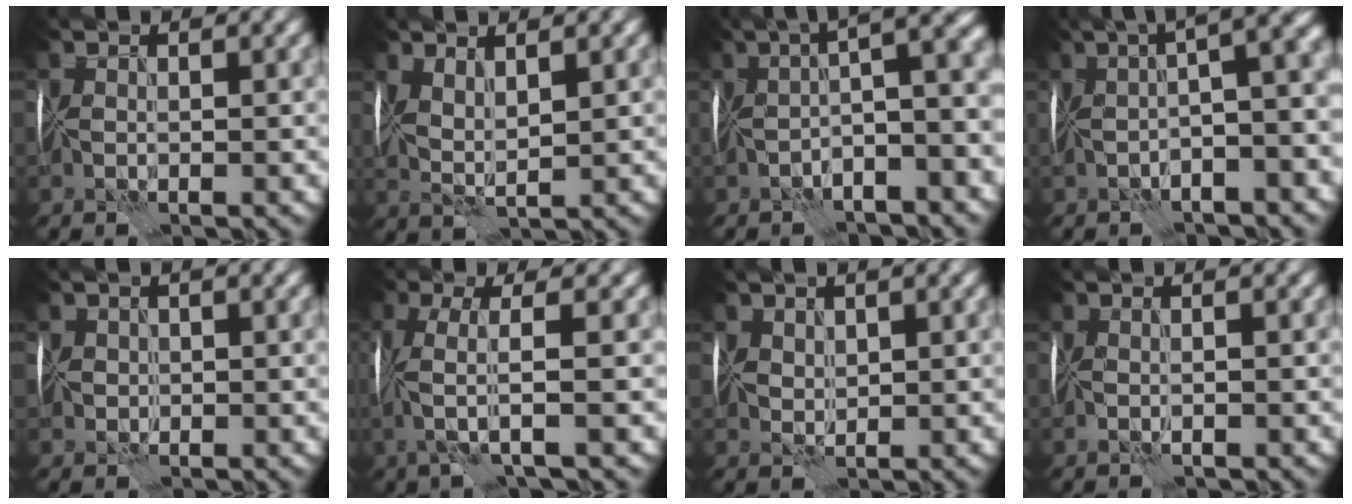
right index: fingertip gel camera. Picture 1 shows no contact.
{"total": 2.8, "force": [1.5, 1.0, 2.1], "torque": [-0.048, 0.004, 0.029]}
{"total": 7.8, "force": [0.0, 2.2, 7.5], "torque": [-0.085, 0.032, -0.013]}
{"total": 8.5, "force": [0.7, 2.6, 8.1], "torque": [-0.085, 0.034, 0.004]}
{"total": 1.3, "force": [0.1, 1.3, 0.4], "torque": [-0.001, 0.003, -0.001]}
{"total": 3.8, "force": [-0.4, 0.6, 3.7], "torque": [-0.074, 0.004, -0.014]}
{"total": 1.5, "force": [1.0, 1.0, 0.6], "torque": [-0.014, 0.002, 0.019]}
{"total": 1.0, "force": [-0.2, 0.2, 0.9], "torque": [-0.018, -0.001, -0.005]}